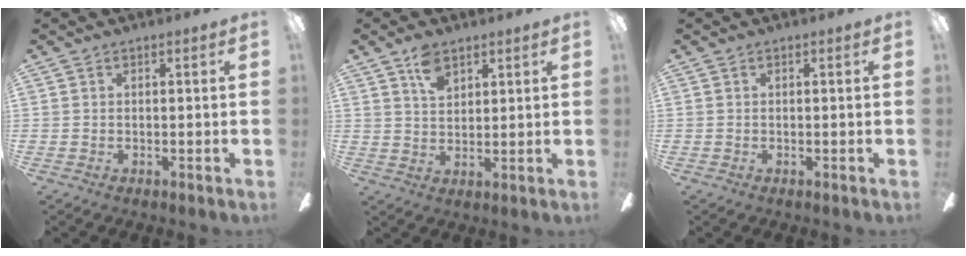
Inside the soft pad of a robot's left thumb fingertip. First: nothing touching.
{"total": 6.1, "force": [3.9, 3.4, 3.2], "torque": [-0.051, -0.009, 0.069]}
{"total": 0.0}